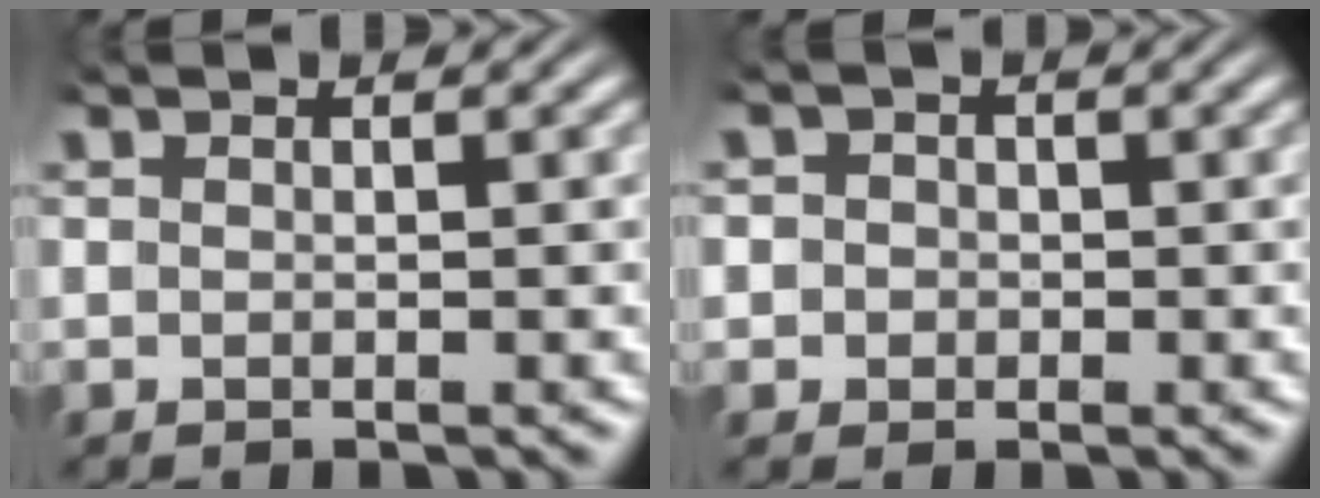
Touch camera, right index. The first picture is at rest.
{"total": 2.8, "force": [-0.5, 2.7, 0.4], "torque": [-0.013, -0.005, -0.014]}